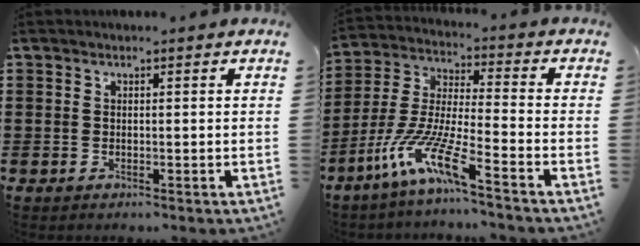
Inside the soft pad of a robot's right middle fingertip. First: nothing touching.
{"total": 10.2, "force": [-7.3, 0.6, 7.2], "torque": [-0.169, -0.020, -0.150]}